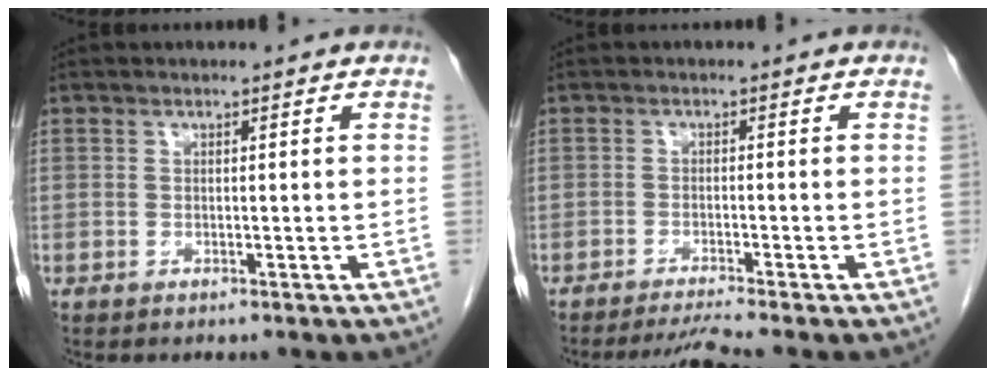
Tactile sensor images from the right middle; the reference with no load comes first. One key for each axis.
{"total": 3.4, "fx": -2.8, "fy": -1.7, "fz": 0.7, "tx": -0.024, "ty": -0.019, "tz": -0.052}